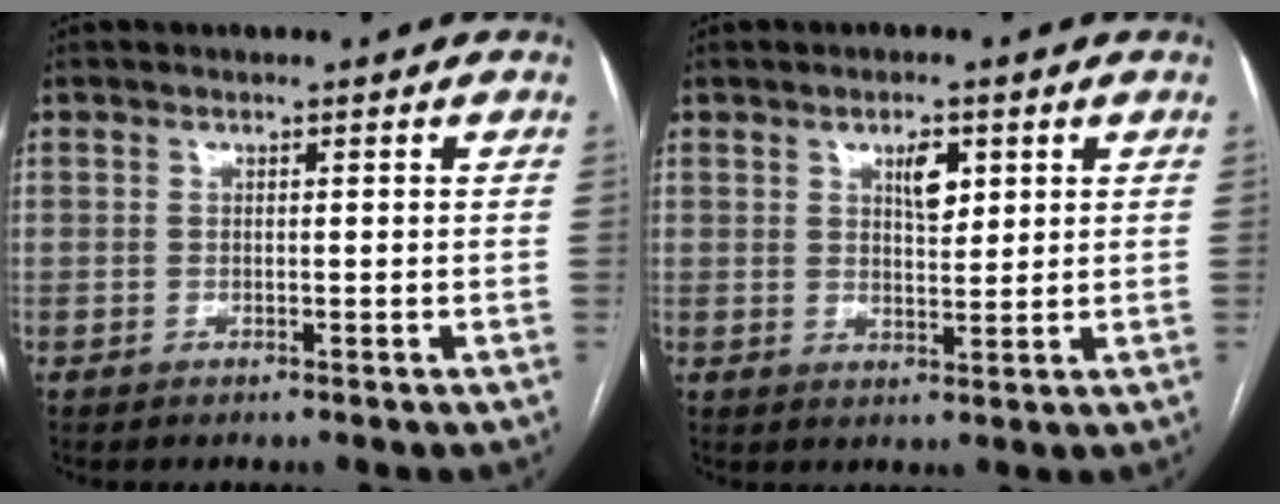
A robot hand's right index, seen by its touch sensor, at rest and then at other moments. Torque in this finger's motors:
{"motor_torque": [0.30, 0.30, 0.05, 0.03]}